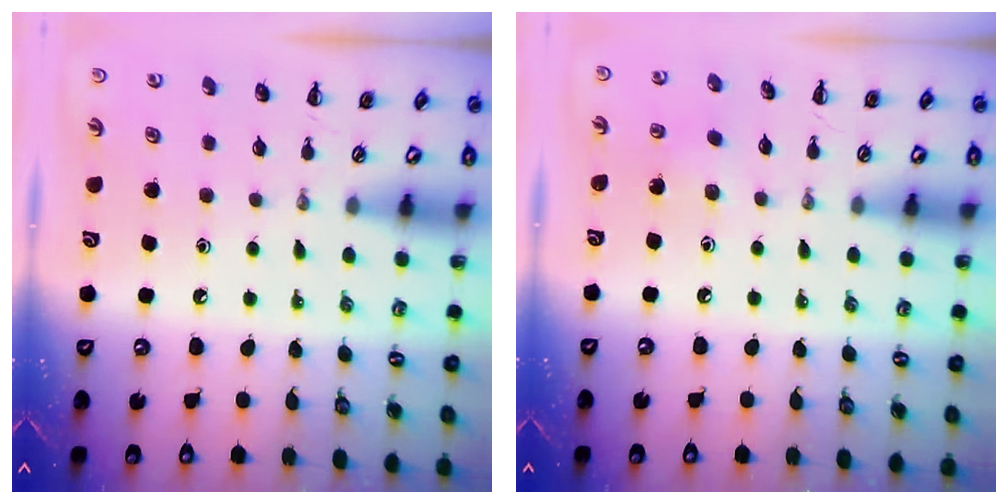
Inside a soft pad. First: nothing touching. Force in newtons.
{"total": 2.2, "press": 2.0, "slide": 0.8}